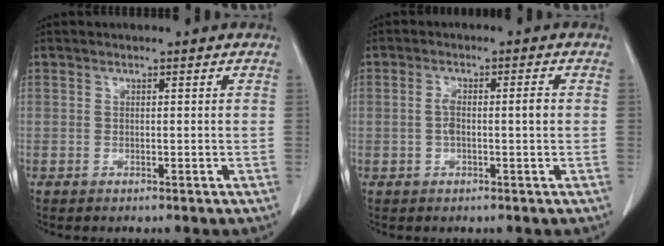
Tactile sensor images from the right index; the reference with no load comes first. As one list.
[{"total": 3.6, "force": [-0.1, 0.7, 3.5], "torque": [-0.066, 0.009, -0.002]}]